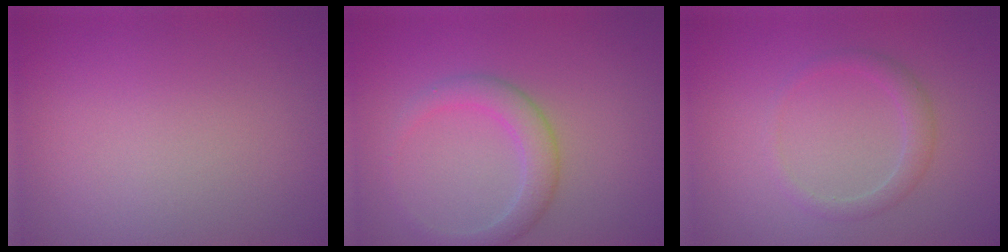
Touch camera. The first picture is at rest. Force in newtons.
{"total": 2.8, "press": 2.8, "slide": 0.0}
{"total": 1.7, "press": 1.7, "slide": 0.2}